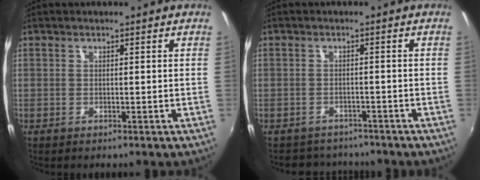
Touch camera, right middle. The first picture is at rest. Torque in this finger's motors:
{"motor_torque": [0.49, -0.58, -0.12, -0.02]}